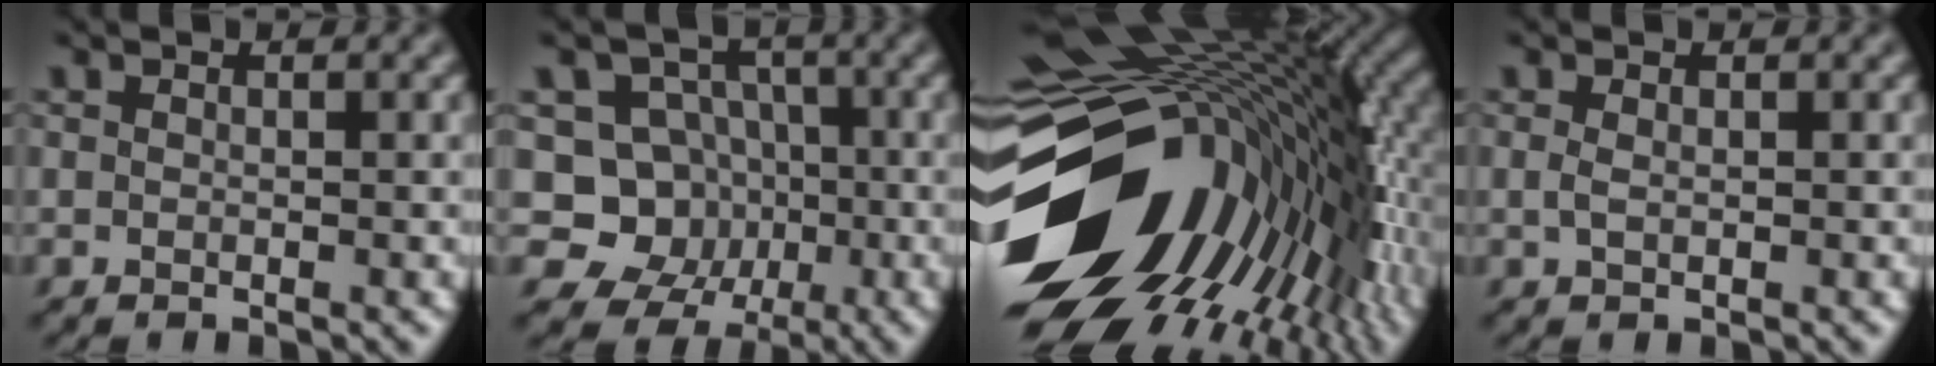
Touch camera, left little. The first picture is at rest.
{"total": 8.3, "force": [-1.5, 7.7, 2.8], "torque": [-0.040, 0.014, -0.058]}
{"total": 18.6, "force": [-5.3, 11.7, 13.4], "torque": [-0.256, -0.034, -0.076]}
{"total": 1.0, "force": [-0.1, 0.6, 0.8], "torque": [-0.022, -0.001, 0.000]}